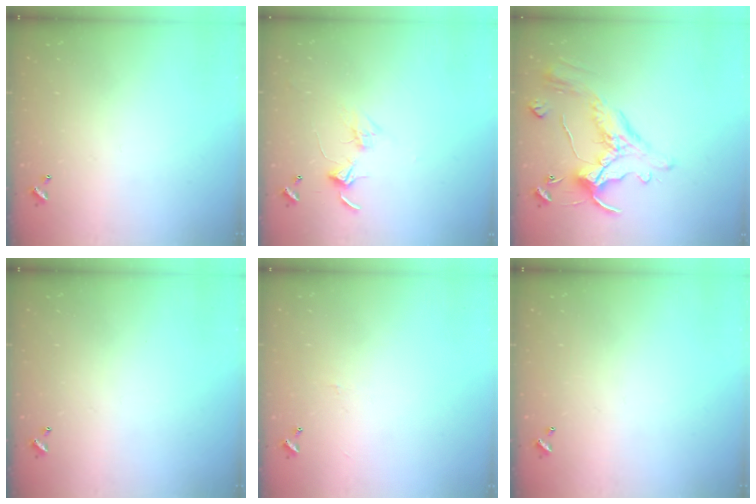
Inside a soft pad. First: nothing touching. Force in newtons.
{"total": 2.8, "press": 2.8, "slide": 0.2}
{"total": 2.5, "press": 2.2, "slide": 1.2}
{"total": 0.0}
{"total": 0.8, "press": 0.7, "slide": 0.5}
{"total": 0.0}